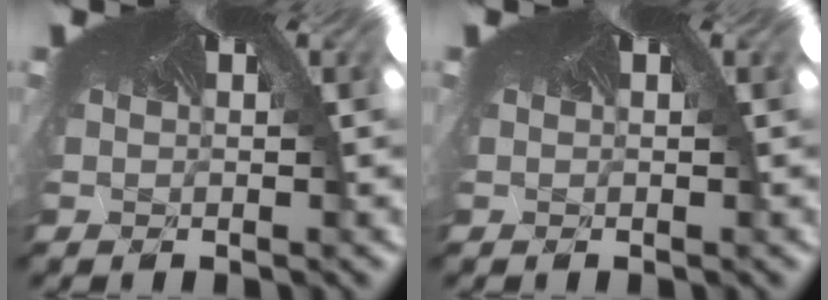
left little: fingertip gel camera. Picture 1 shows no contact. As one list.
[{"total": 0.0}]